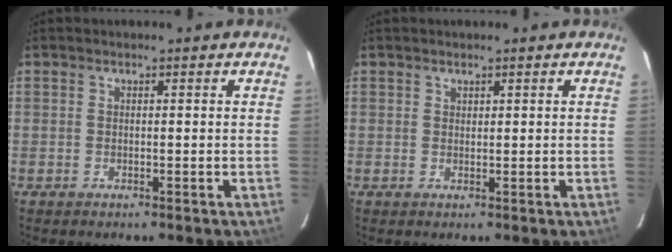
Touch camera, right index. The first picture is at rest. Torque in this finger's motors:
{"motor_torque": [0.16, 0.28, -0.05, 0.00]}